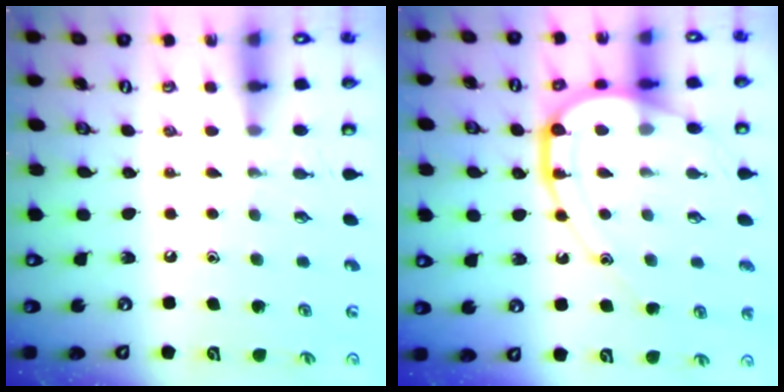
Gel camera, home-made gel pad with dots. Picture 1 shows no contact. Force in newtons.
{"total": 16.2, "press": 16.1, "slide": 1.7}